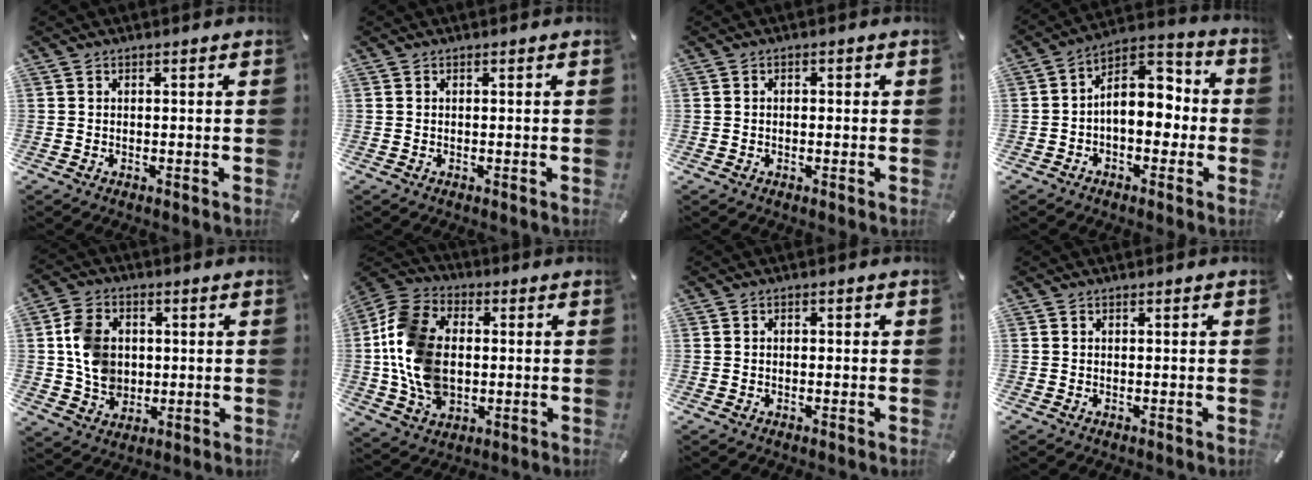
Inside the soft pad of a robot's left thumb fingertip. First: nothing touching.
{"total": 0.0}
{"total": 0.8, "force": [-0.4, 0.5, 0.5], "torque": [-0.009, 0.004, -0.009]}
{"total": 10.2, "force": [-0.9, 7.3, 7.1], "torque": [-0.081, 0.003, -0.020]}
{"total": 9.9, "force": [0.7, 8.6, 4.9], "torque": [-0.092, 0.007, 0.014]}
{"total": 16.4, "force": [-0.6, 12.0, 11.2], "torque": [-0.265, 0.013, -0.010]}
{"total": 0.9, "force": [-0.4, 0.5, 0.5], "torque": [-0.010, 0.004, -0.009]}
{"total": 0.0}